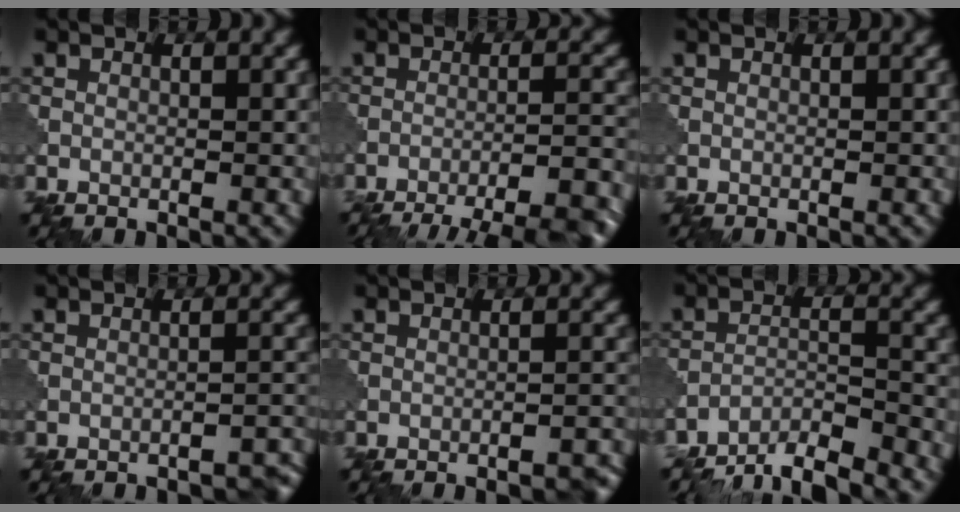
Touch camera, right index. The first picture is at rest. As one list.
[{"total": 13.8, "force": [-11.6, 3.6, 6.4], "torque": [-0.063, 0.005, -0.130]}, {"total": 0.0}, {"total": 5.0, "force": [-4.6, 0.8, 1.7], "torque": [-0.013, 0.019, -0.058]}, {"total": 5.3, "force": [-4.7, 1.1, 2.2], "torque": [-0.015, 0.017, -0.054]}, {"total": 5.8, "force": [-5.4, 0.8, 2.1], "torque": [-0.036, -0.002, -0.095]}]